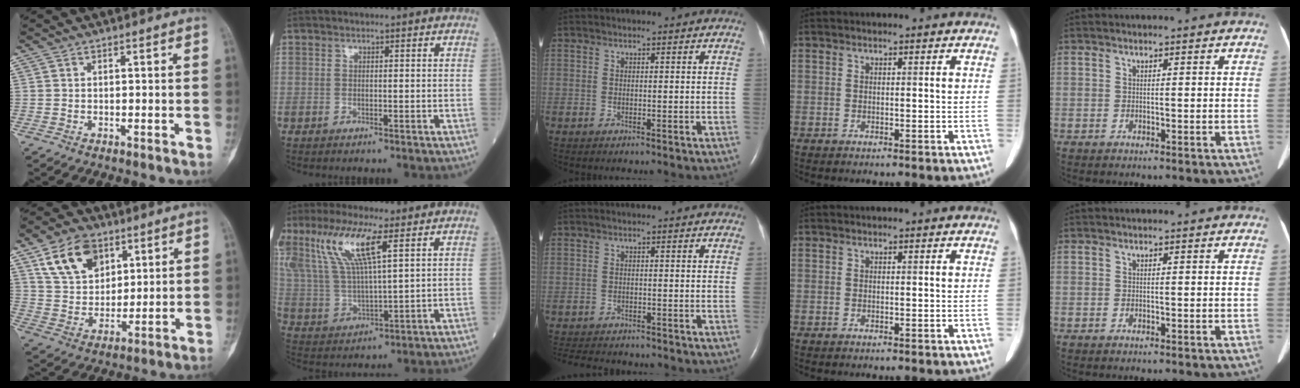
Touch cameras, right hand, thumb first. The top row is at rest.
{"thumb": {"total": 12.8, "force": [6.7, 8.6, 6.8], "torque": [-0.095, -0.024, 0.131]}, "index": {"total": 13.6, "force": [6.7, 2.5, 11.5], "torque": [-0.262, 0.010, 0.131]}, "middle": {"total": 7.8, "force": [-7.1, 2.0, 2.4], "torque": [-0.041, -0.008, -0.102]}}